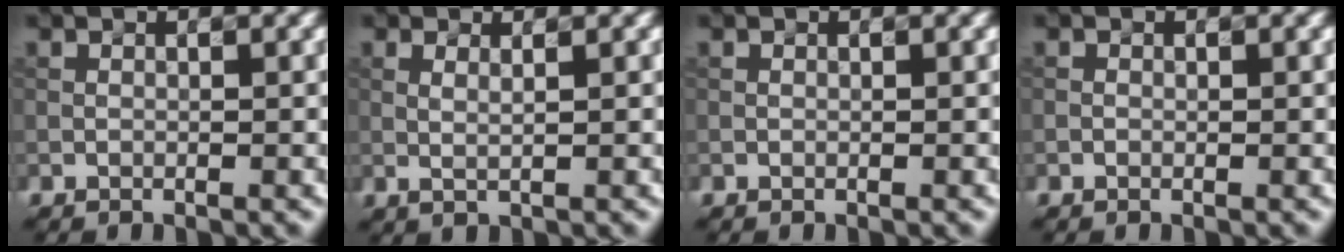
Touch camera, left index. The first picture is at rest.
{"total": 1.3, "force": [0.5, 0.3, 1.2], "torque": [-0.024, -0.002, 0.003]}
{"total": 0.0}
{"total": 0.0}